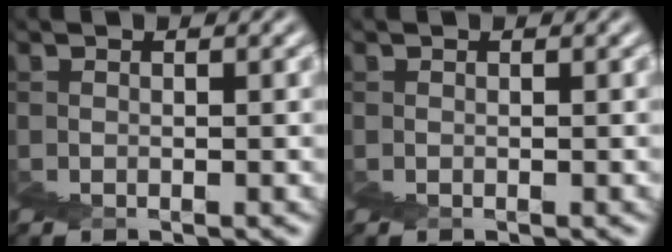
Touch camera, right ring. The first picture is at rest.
{"total": 0.0}